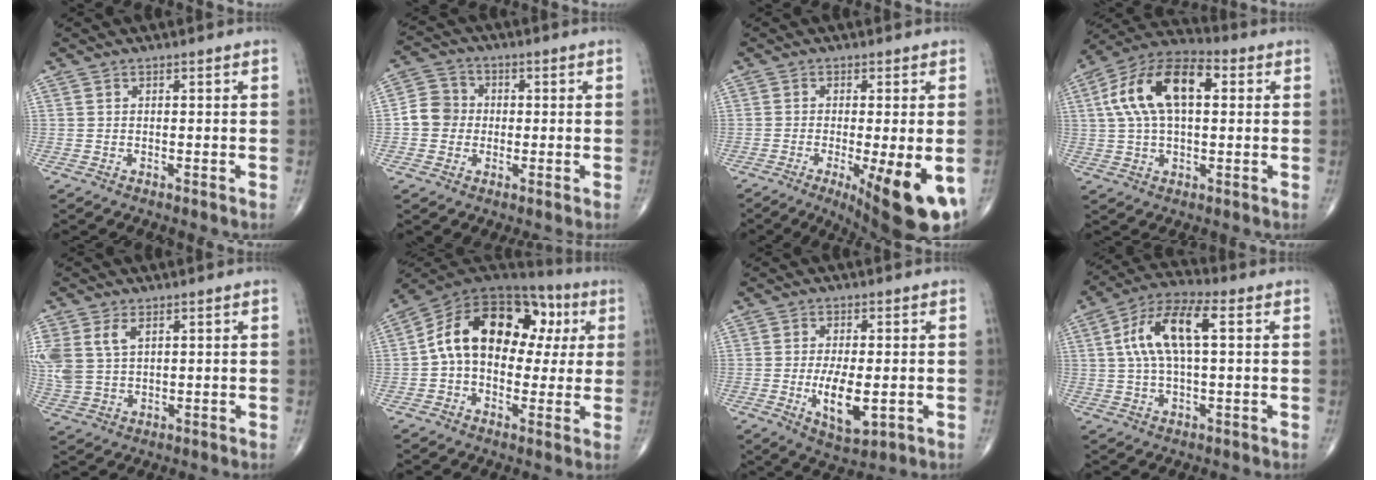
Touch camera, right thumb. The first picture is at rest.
{"total": 6.3, "force": [-0.6, 5.9, 2.2], "torque": [-0.020, 0.016, -0.022]}
{"total": 15.6, "force": [-5.8, 3.9, 14.0], "torque": [-0.162, -0.025, -0.075]}
{"total": 16.1, "force": [3.4, 8.5, 13.2], "torque": [-0.246, 0.033, 0.054]}
{"total": 10.1, "force": [3.4, 6.5, 6.9], "torque": [-0.173, 0.001, 0.078]}
{"total": 19.4, "force": [2.8, 12.9, 14.2], "torque": [-0.201, 0.044, 0.034]}
{"total": 8.7, "force": [-1.6, 3.7, 7.7], "torque": [-0.128, -0.016, -0.020]}
{"total": 12.5, "force": [2.6, 4.9, 11.1], "torque": [-0.224, 0.029, 0.043]}